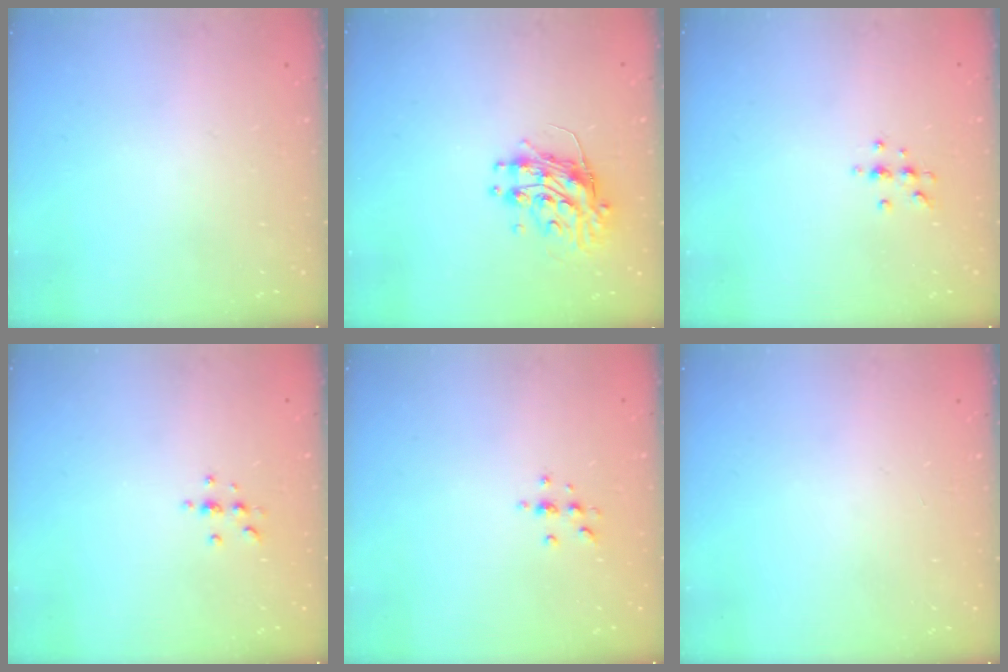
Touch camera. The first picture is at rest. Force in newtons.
{"total": 10.4, "press": 10.4, "slide": 0.2}
{"total": 5.1, "press": 4.8, "slide": 1.8}
{"total": 2.7, "press": 2.7, "slide": 0.3}
{"total": 4.0, "press": 4.0, "slide": 0.4}
{"total": 0.0}